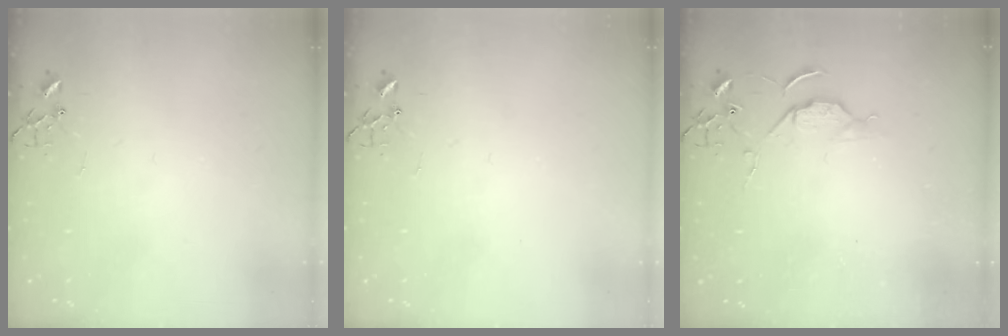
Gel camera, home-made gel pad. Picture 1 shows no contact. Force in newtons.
{"total": 0.0}
{"total": 5.2, "press": 5.2, "slide": 0.7}